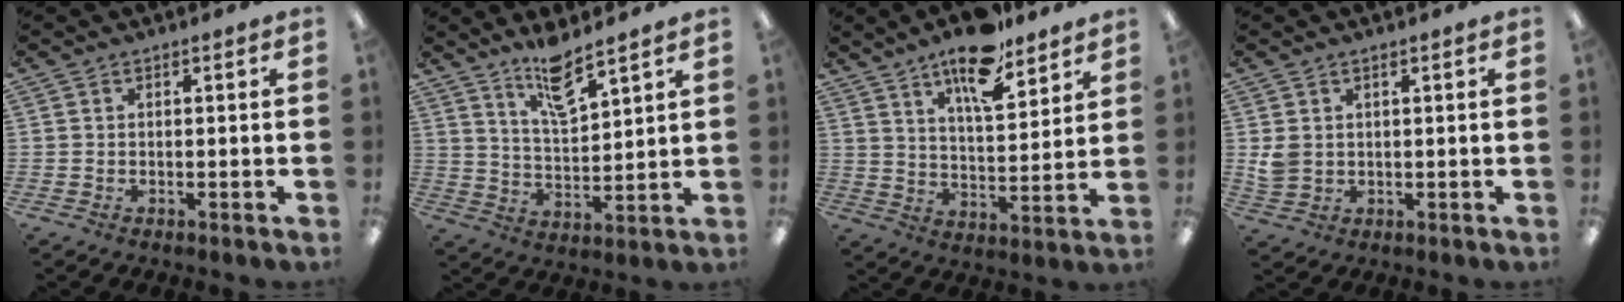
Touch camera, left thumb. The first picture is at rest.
{"total": 10.0, "force": [8.1, 2.5, 5.4], "torque": [-0.095, -0.045, 0.143]}
{"total": 14.3, "force": [10.6, 5.1, 8.2], "torque": [-0.122, -0.060, 0.178]}
{"total": 3.6, "force": [1.2, 2.8, 2.0], "torque": [-0.031, 0.000, 0.023]}